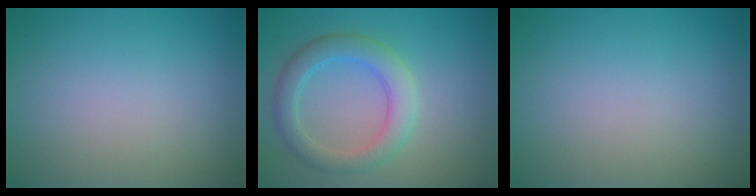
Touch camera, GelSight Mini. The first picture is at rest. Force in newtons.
{"total": 3.7, "press": 3.7, "slide": 0.3}
{"total": 0.0}